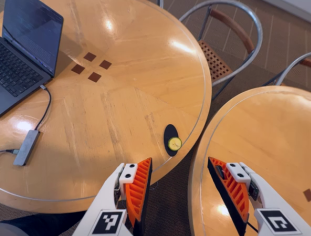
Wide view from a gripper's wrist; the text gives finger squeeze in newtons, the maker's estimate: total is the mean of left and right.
{"total": 0.0}